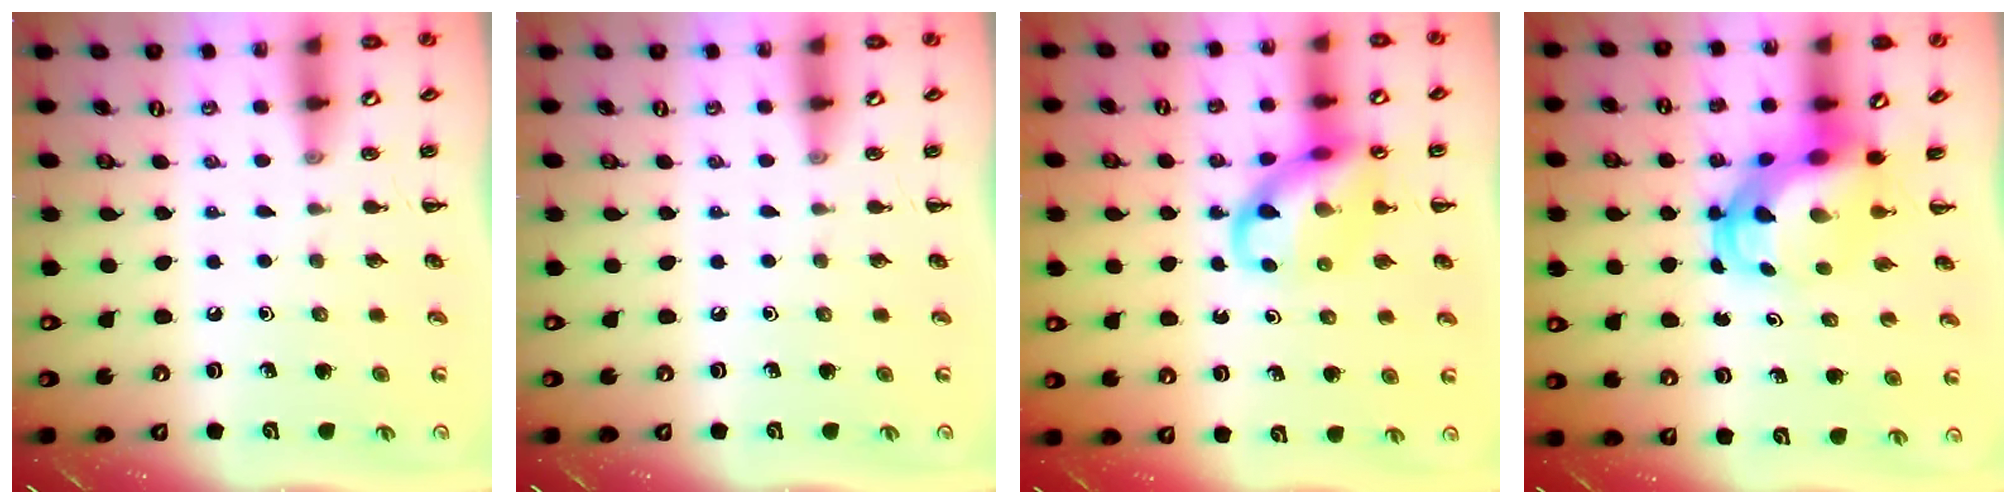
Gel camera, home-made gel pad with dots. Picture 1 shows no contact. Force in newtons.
{"total": 0.0}
{"total": 13.0, "press": 12.8, "slide": 2.2}
{"total": 6.8, "press": 6.6, "slide": 1.4}